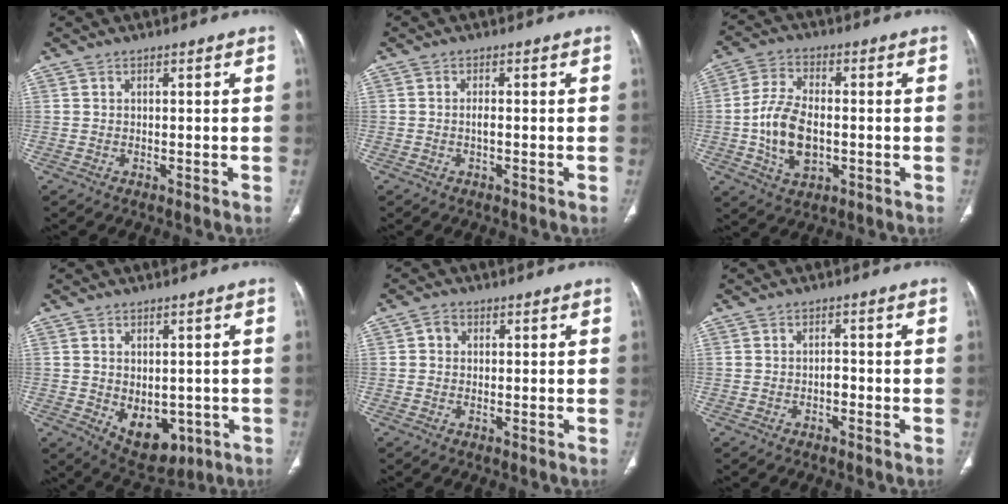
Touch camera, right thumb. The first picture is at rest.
{"total": 1.2, "force": [-0.3, 0.4, 1.1], "torque": [-0.017, 0.002, -0.007]}
{"total": 11.1, "force": [-1.5, 6.6, 8.9], "torque": [-0.163, 0.008, -0.027]}
{"total": 9.2, "force": [-2.0, 6.1, 6.6], "torque": [-0.069, -0.006, -0.007]}
{"total": 2.0, "force": [0.4, 1.8, 0.9], "torque": [-0.005, 0.004, 0.003]}
{"total": 1.5, "force": [-0.7, 0.9, 0.9], "torque": [-0.007, 0.008, -0.015]}